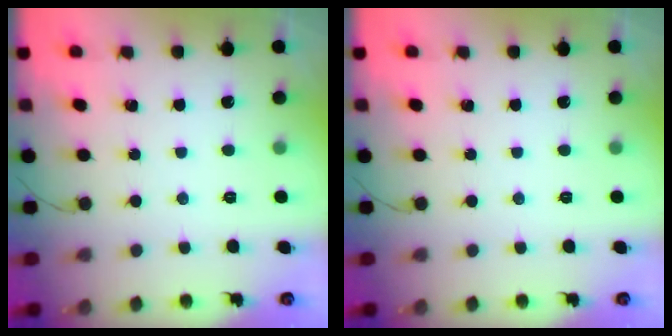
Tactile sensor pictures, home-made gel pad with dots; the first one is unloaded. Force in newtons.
{"total": 0.0}